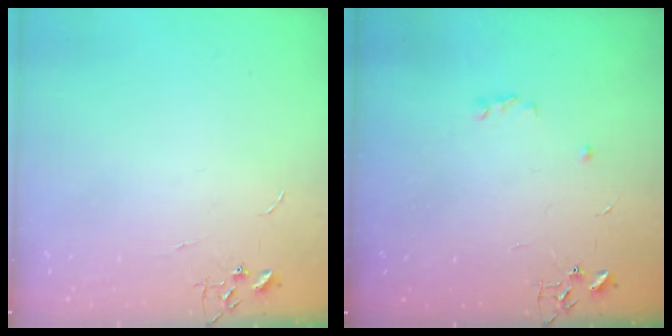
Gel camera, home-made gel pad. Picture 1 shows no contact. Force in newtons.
{"total": 3.1, "press": 3.1, "slide": 0.5}